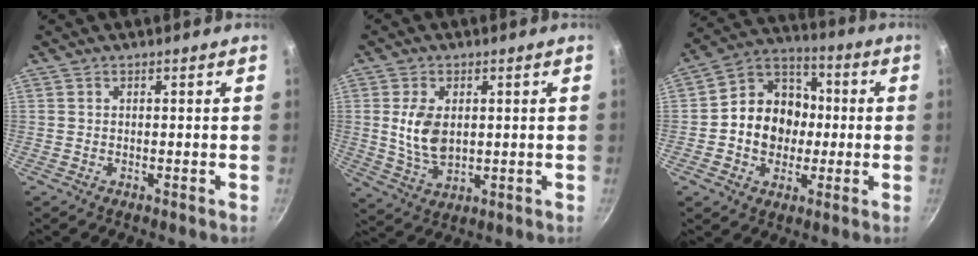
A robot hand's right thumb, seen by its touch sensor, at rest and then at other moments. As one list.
[{"total": 8.2, "force": [1.1, 5.1, 6.4], "torque": [-0.119, -0.014, 0.027]}, {"total": 14.4, "force": [-0.8, 12.2, 7.6], "torque": [-0.085, 0.030, -0.030]}]